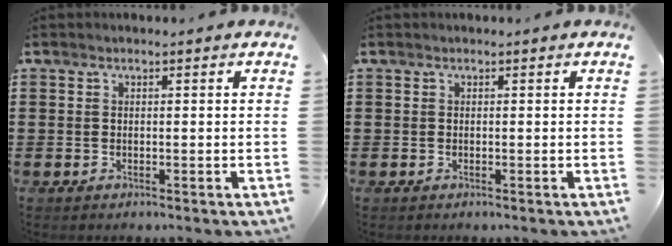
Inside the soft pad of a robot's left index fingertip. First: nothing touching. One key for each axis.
{"total": 0.0}